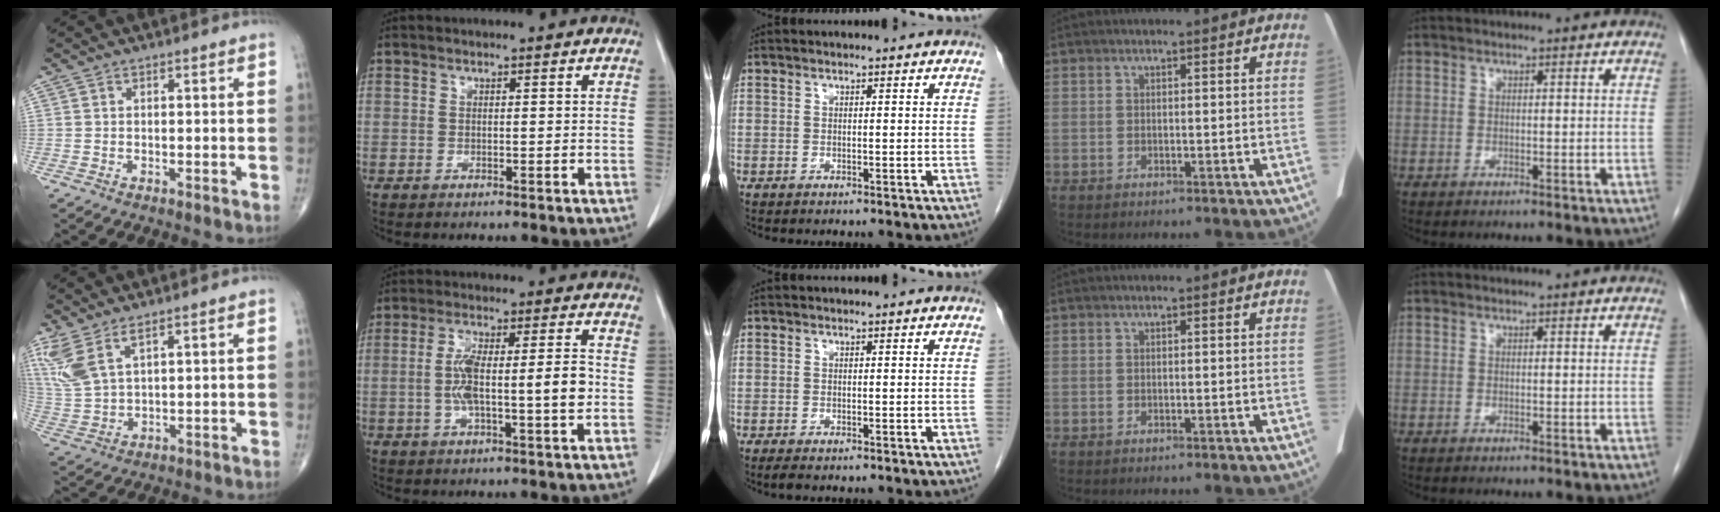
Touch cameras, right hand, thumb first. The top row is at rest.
{"thumb": {"total": 8.5, "force": [5.1, 3.0, 6.1], "torque": [-0.151, -0.015, 0.120]}, "index": {"total": 9.6, "force": [-1.1, 1.2, 9.5], "torque": [-0.173, 0.017, -0.022]}, "middle": {"total": 1.0, "force": [-0.8, 0.2, 0.6], "torque": [-0.016, -0.004, -0.014]}}